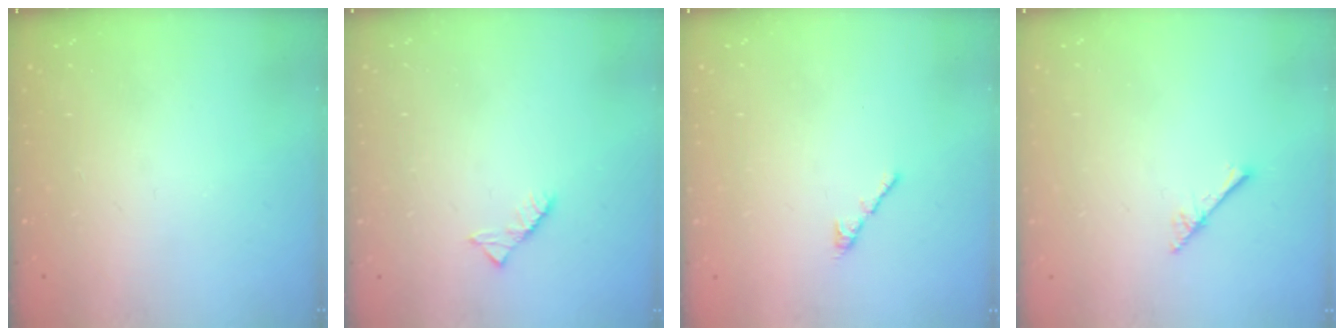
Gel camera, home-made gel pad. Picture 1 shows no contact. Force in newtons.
{"total": 2.6, "press": 2.6, "slide": 0.4}
{"total": 2.7, "press": 2.6, "slide": 0.7}
{"total": 2.3, "press": 2.3, "slide": 0.2}